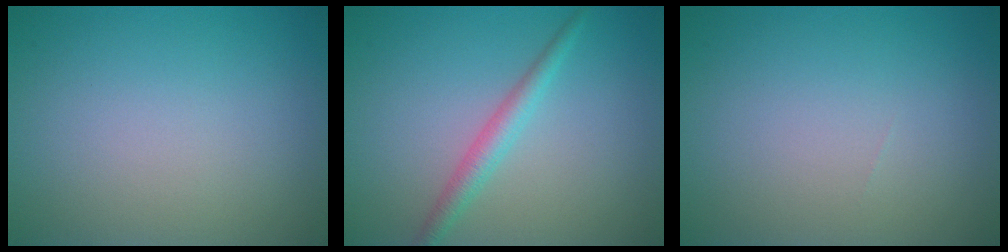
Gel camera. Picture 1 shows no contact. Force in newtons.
{"total": 2.2, "press": 2.2, "slide": 0.0}
{"total": 0.0}